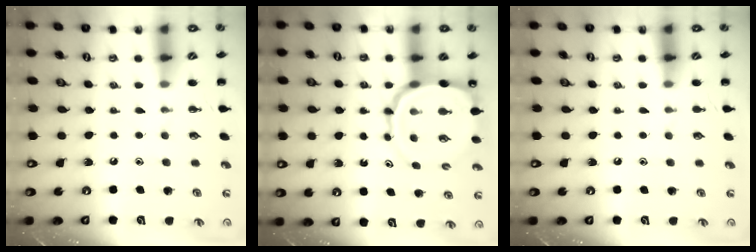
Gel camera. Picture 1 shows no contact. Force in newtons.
{"total": 12.2, "press": 11.7, "slide": 3.2}
{"total": 0.0}